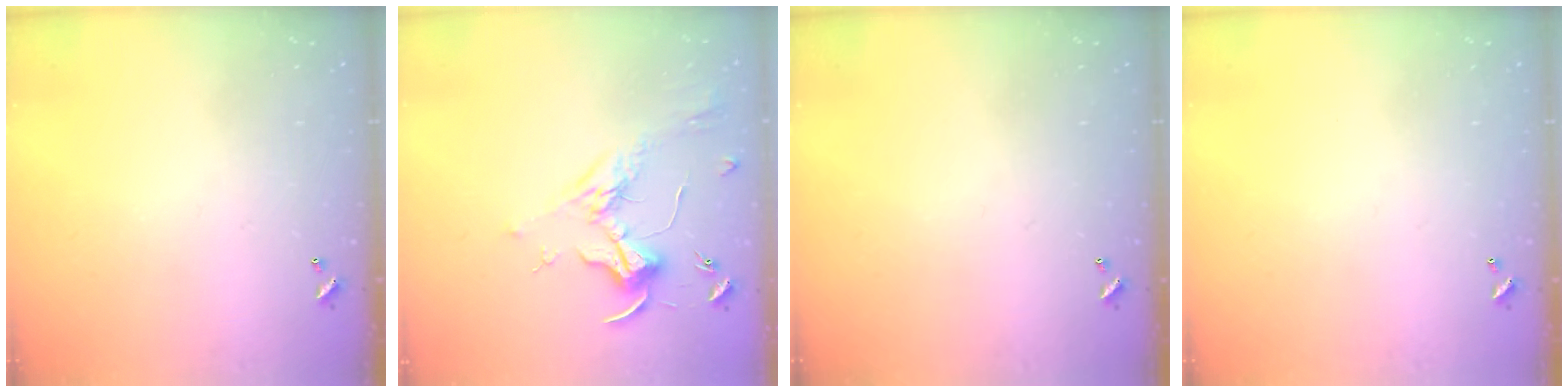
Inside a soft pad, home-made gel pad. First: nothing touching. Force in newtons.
{"total": 1.7, "press": 1.5, "slide": 0.8}
{"total": 0.0}
{"total": 0.0}